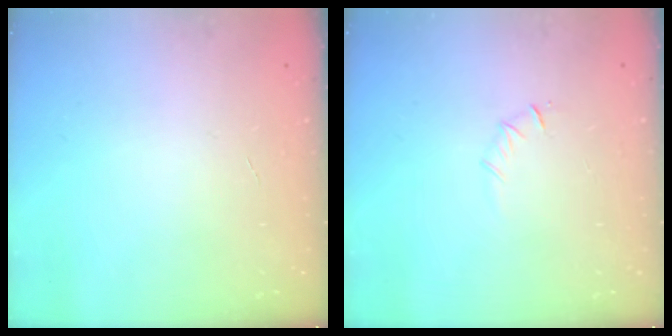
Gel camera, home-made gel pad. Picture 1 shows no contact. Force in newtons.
{"total": 4.0, "press": 3.9, "slide": 1.1}